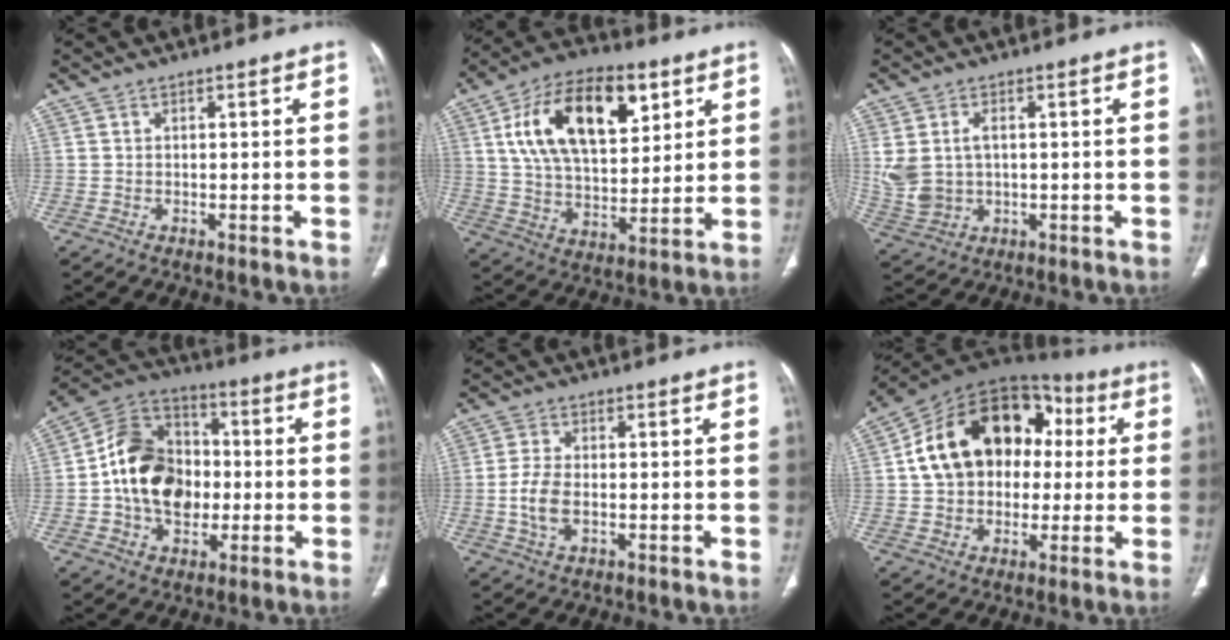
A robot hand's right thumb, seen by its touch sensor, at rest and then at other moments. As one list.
[{"total": 21.5, "force": [8.1, 11.6, 16.1], "torque": [-0.242, -0.016, 0.140]}, {"total": 8.0, "force": [1.0, 5.5, 5.7], "torque": [-0.122, 0.001, 0.033]}, {"total": 17.7, "force": [-1.2, 13.2, 11.8], "torque": [-0.168, 0.030, -0.023]}, {"total": 5.4, "force": [-0.8, 3.0, 4.4], "torque": [-0.095, 0.004, -0.016]}, {"total": 21.5, "force": [2.6, 15.7, 14.4], "torque": [-0.209, 0.041, 0.039]}]